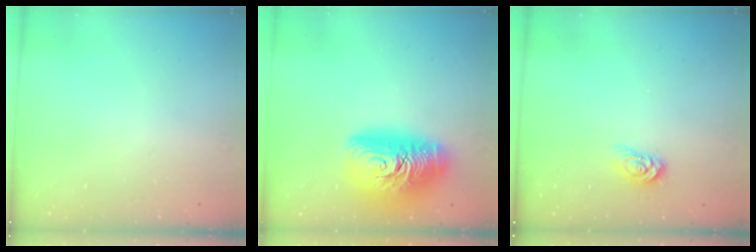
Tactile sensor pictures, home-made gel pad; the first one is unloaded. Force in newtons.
{"total": 21.8, "press": 21.7, "slide": 1.6}
{"total": 4.0, "press": 3.9, "slide": 0.2}